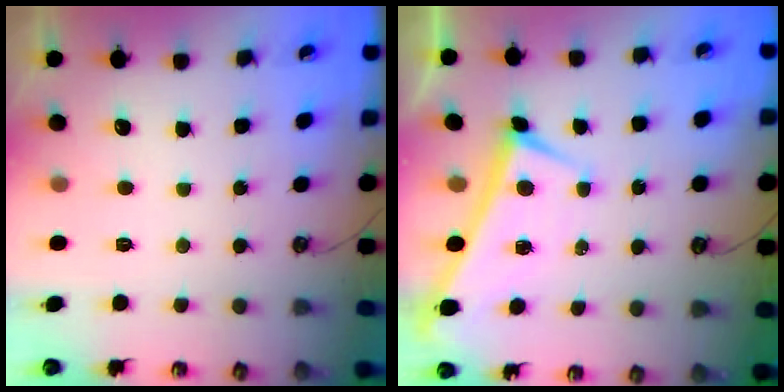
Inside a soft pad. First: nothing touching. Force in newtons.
{"total": 0.0}